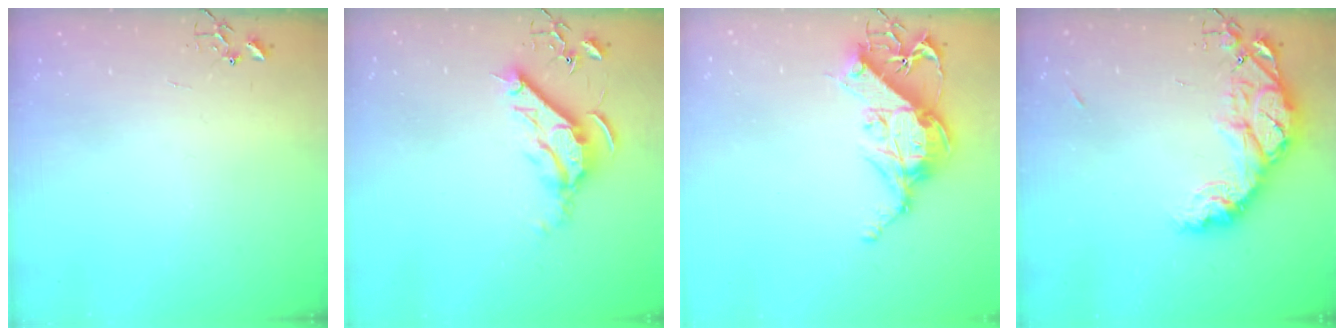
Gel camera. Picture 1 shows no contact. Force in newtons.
{"total": 11.7, "press": 11.6, "slide": 1.3}
{"total": 15.3, "press": 15.1, "slide": 2.1}
{"total": 15.7, "press": 15.7, "slide": 1.4}